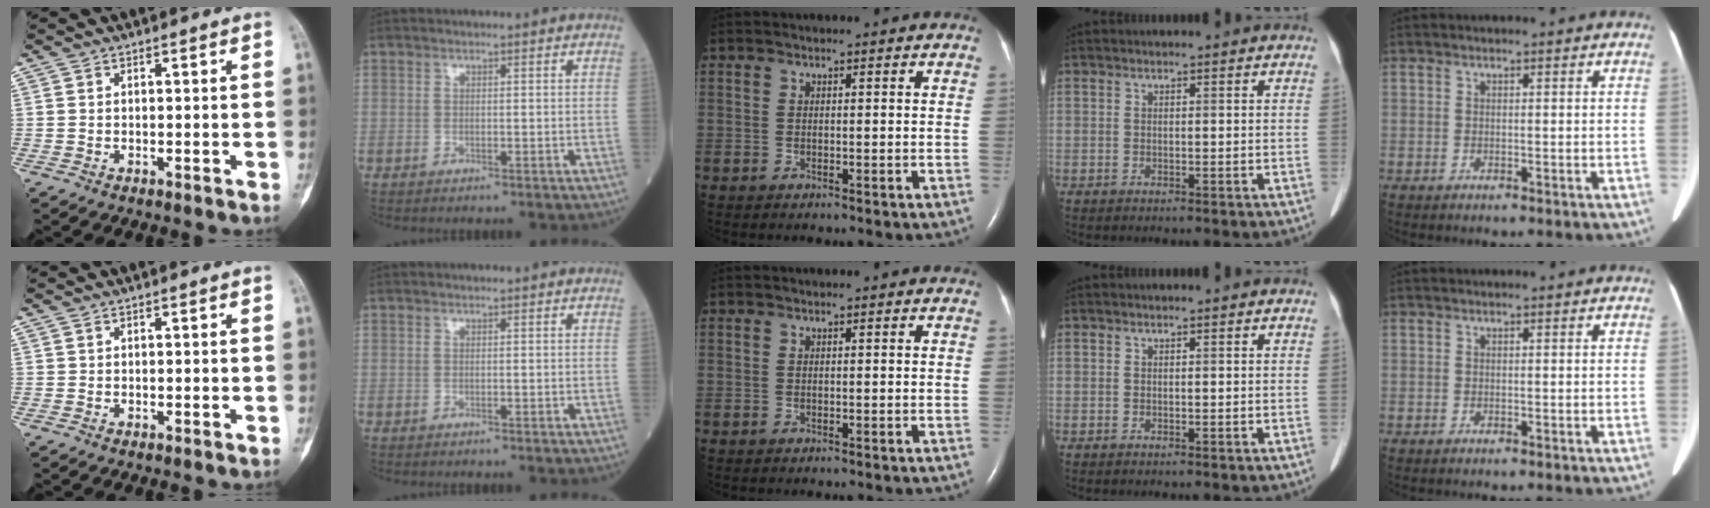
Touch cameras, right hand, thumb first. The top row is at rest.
{}